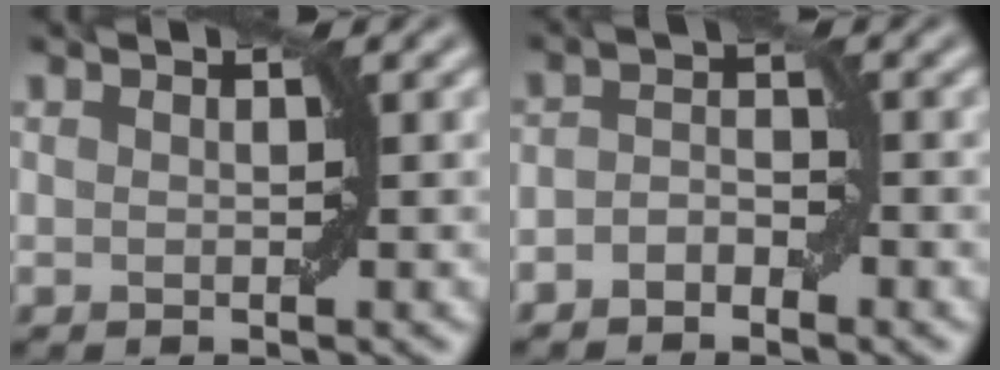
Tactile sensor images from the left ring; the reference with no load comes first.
{"total": 1.8, "force": [-1.2, 0.9, 0.9], "torque": [-0.019, 0.008, -0.026]}